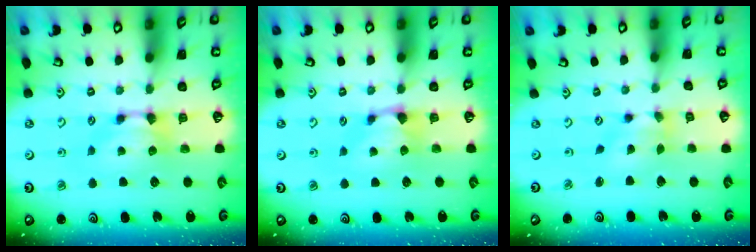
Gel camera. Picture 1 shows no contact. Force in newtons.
{"total": 0.8, "press": 0.2, "slide": 0.8}
{"total": 2.1, "press": 1.6, "slide": 1.3}